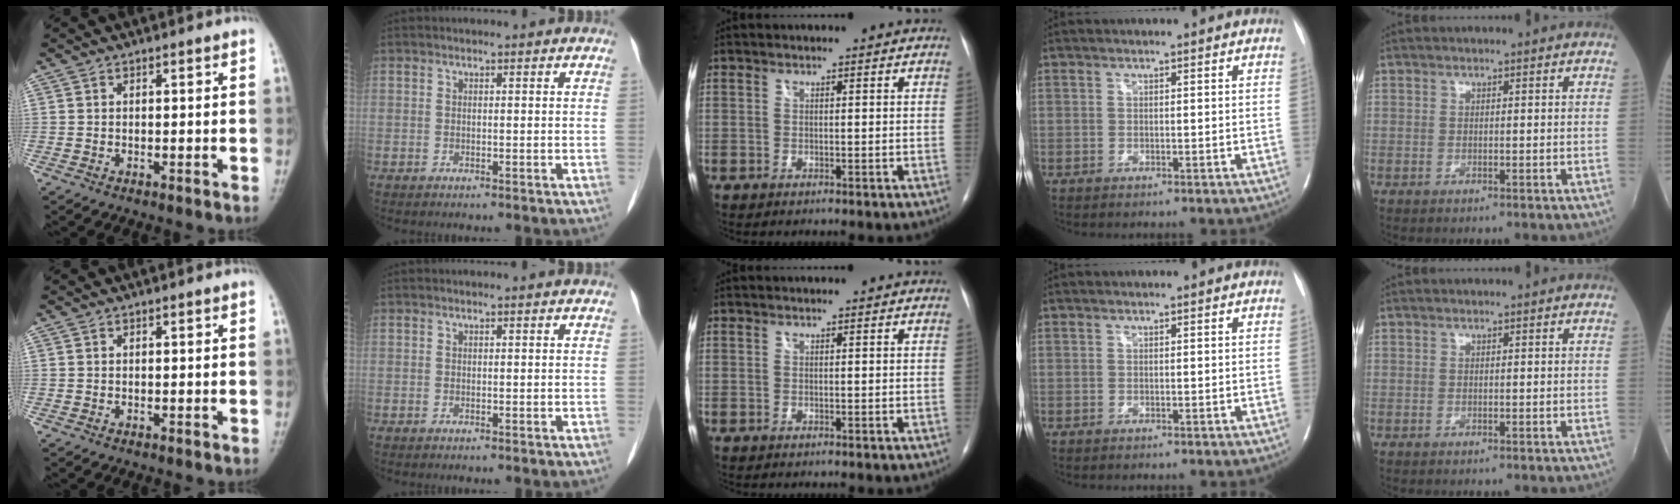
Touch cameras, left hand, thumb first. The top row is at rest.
{}